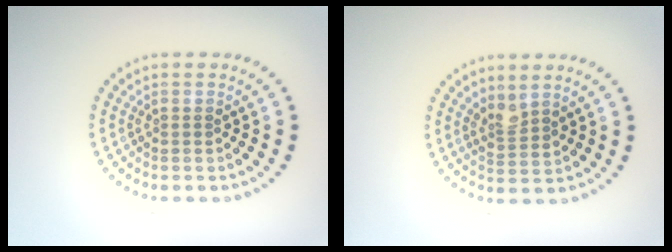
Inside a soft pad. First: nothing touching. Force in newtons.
{"total": 1.8, "press": 1.4, "slide": 1.1}